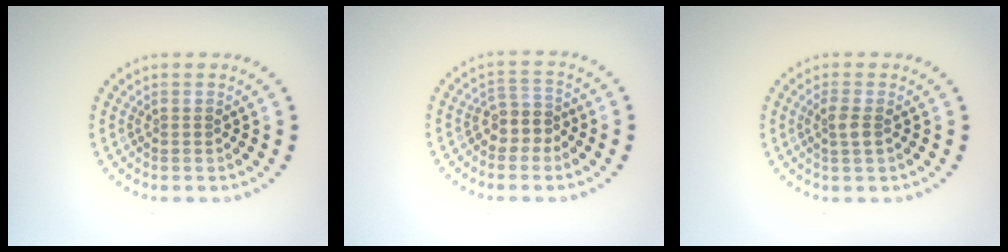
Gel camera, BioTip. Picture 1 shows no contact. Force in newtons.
{"total": 2.4, "press": 2.0, "slide": 1.3}
{"total": 1.5, "press": 1.4, "slide": 0.6}